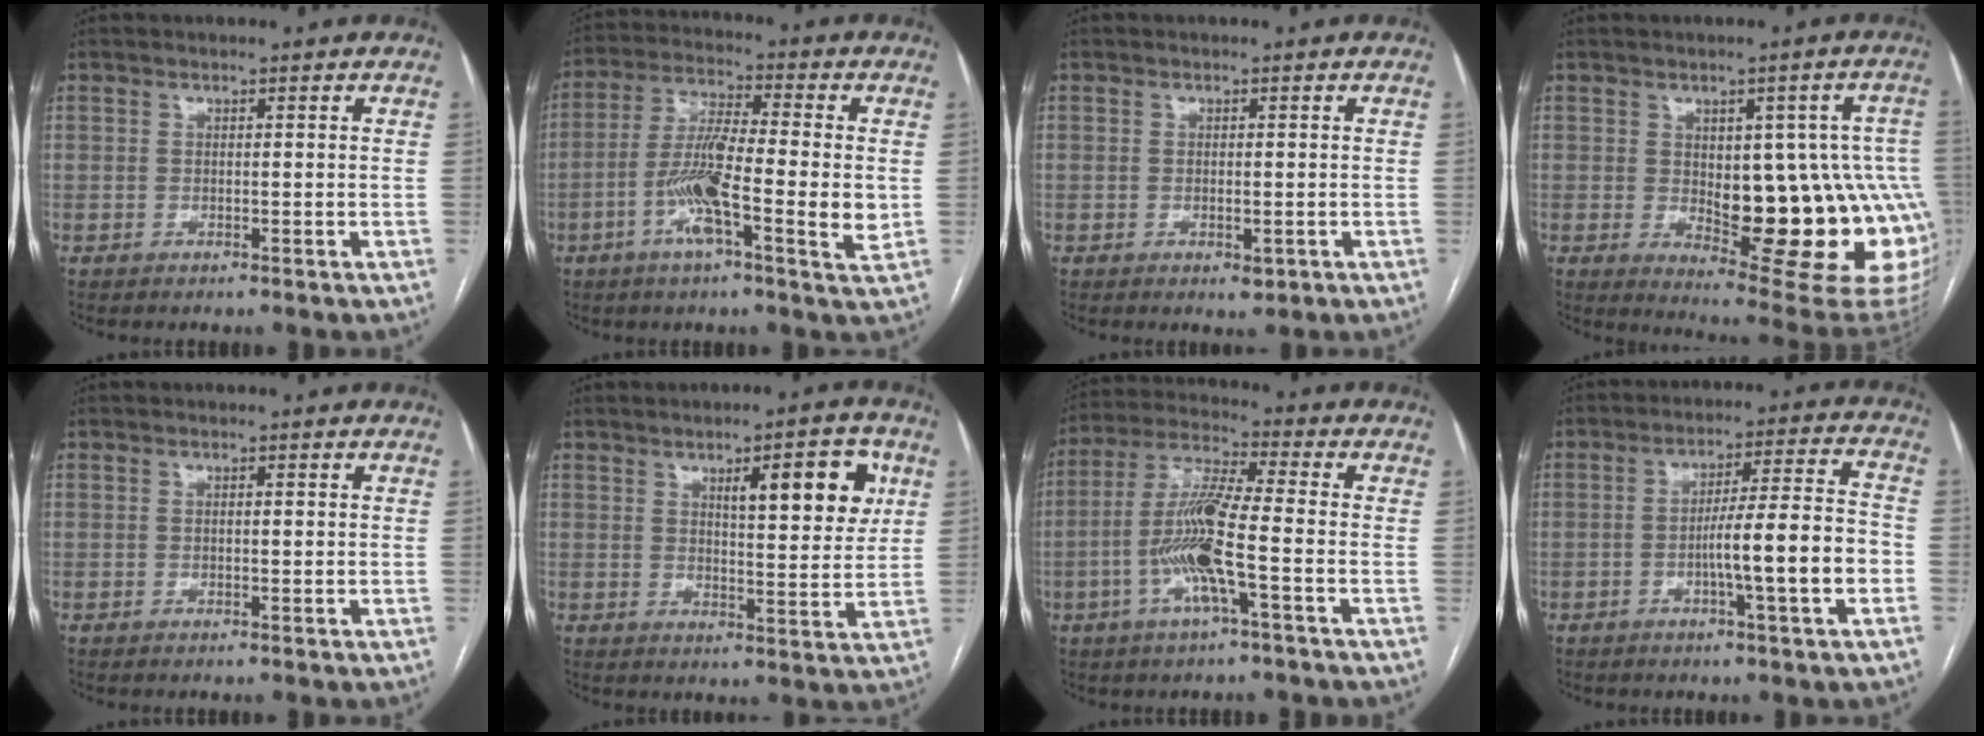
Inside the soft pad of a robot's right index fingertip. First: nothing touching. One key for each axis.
{"total": 12.9, "fx": -2.7, "fy": 1.6, "fz": 12.5, "tx": -0.226, "ty": -0.005, "tz": -0.057}
{"total": 1.9, "fx": -0.5, "fy": 1.0, "fz": 1.5, "tx": -0.025, "ty": -0.003, "tz": -0.001}
{"total": 20.3, "fx": -2.1, "fy": 7.1, "fz": 18.9, "tx": -0.162, "ty": 0.017, "tz": 0.002}
{"total": 0.7, "fx": 0.1, "fy": 0.2, "fz": 0.6, "tx": -0.012, "ty": 0.000, "tz": 0.002}
{"total": 9.9, "fx": 4.1, "fy": 2.4, "fz": 8.7, "tx": -0.118, "ty": 0.004, "tz": 0.058}
{"total": 11.3, "fx": -3.0, "fy": 0.5, "fz": 10.9, "tx": -0.225, "ty": 0.002, "tz": -0.065}
{"total": 11.4, "fx": -3.0, "fy": 0.1, "fz": 11.0, "tx": -0.173, "ty": 0.012, "tz": -0.049}